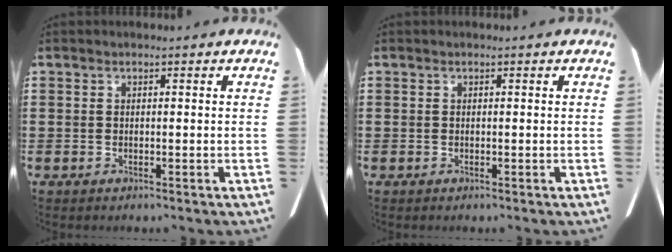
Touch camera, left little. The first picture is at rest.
{"total": 0.0}